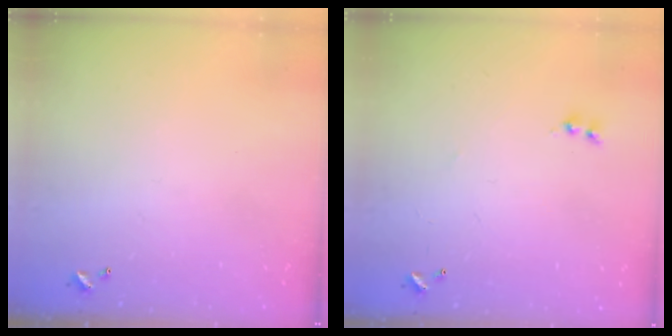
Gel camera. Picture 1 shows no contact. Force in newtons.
{"total": 1.8, "press": 1.8, "slide": 0.3}